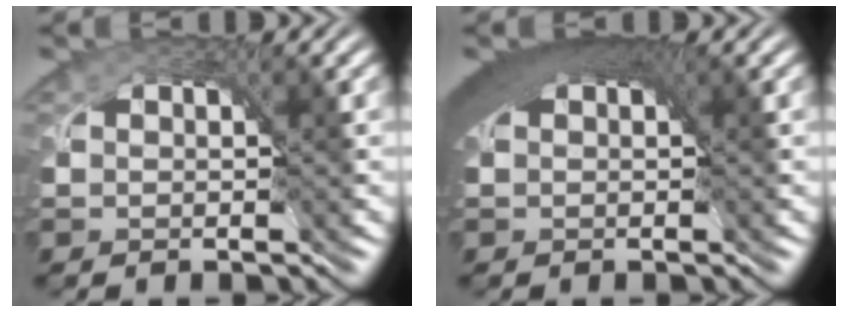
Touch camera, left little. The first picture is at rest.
{"total": 7.5, "force": [3.3, 3.7, 5.7], "torque": [-0.093, 0.019, 0.036]}